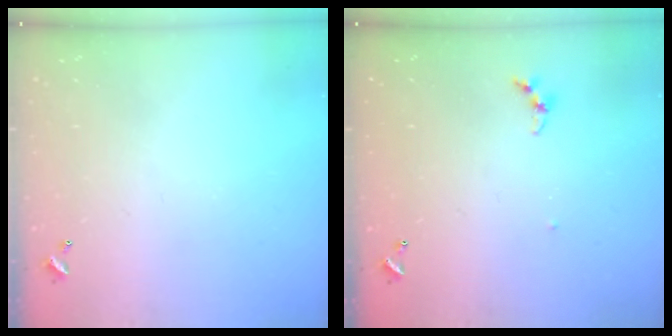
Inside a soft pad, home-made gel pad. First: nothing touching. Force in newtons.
{"total": 3.5, "press": 3.4, "slide": 0.4}